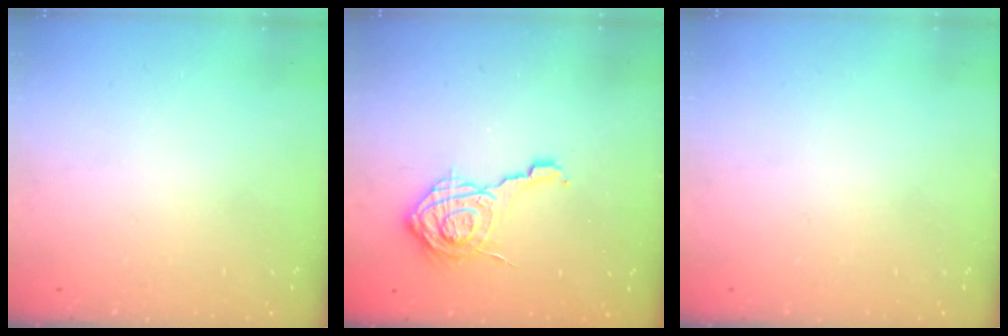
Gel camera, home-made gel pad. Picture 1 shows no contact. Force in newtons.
{"total": 13.1, "press": 13.1, "slide": 0.8}
{"total": 0.0}